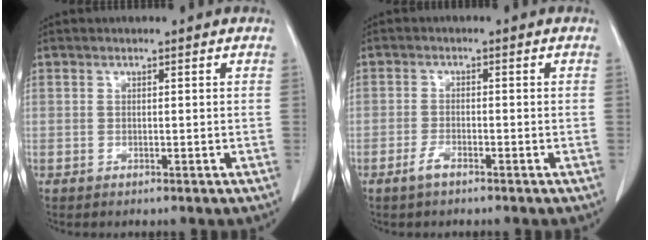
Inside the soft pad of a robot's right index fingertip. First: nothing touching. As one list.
[{"total": 2.1, "force": [-1.5, 0.5, 1.4], "torque": [-0.034, -0.002, -0.029]}]